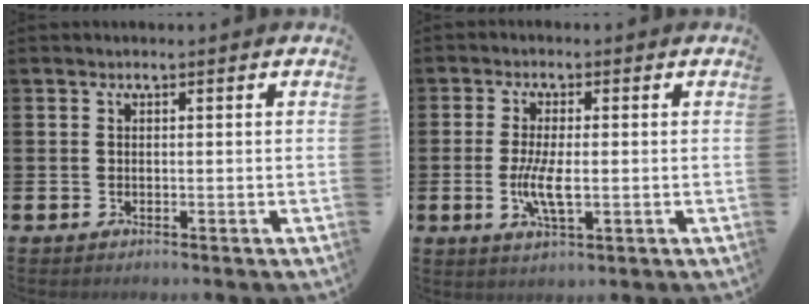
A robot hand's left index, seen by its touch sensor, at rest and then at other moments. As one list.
[{"total": 5.0, "force": [-0.3, 1.8, 4.7], "torque": [-0.082, -0.002, -0.009]}]